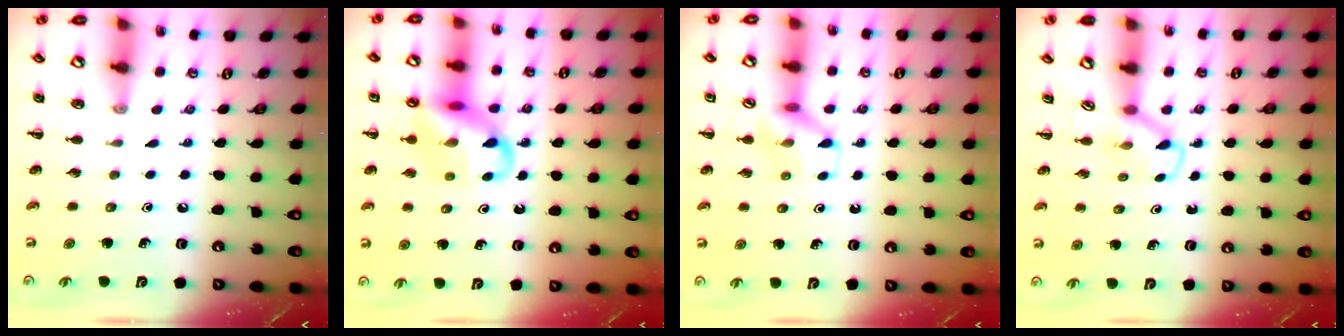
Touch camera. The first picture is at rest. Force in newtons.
{"total": 12.4, "press": 12.2, "slide": 2.0}
{"total": 8.9, "press": 8.9, "slide": 0.5}
{"total": 2.9, "press": 2.7, "slide": 1.2}